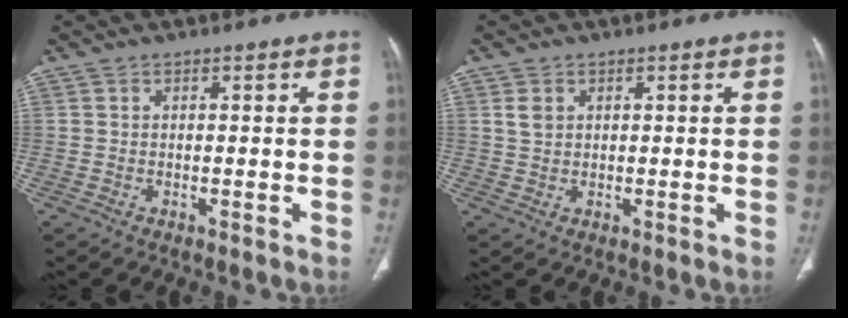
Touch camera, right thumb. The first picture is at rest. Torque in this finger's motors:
{"motor_torque": [-0.14, 0.02, 0.37, -0.26, 0.01]}